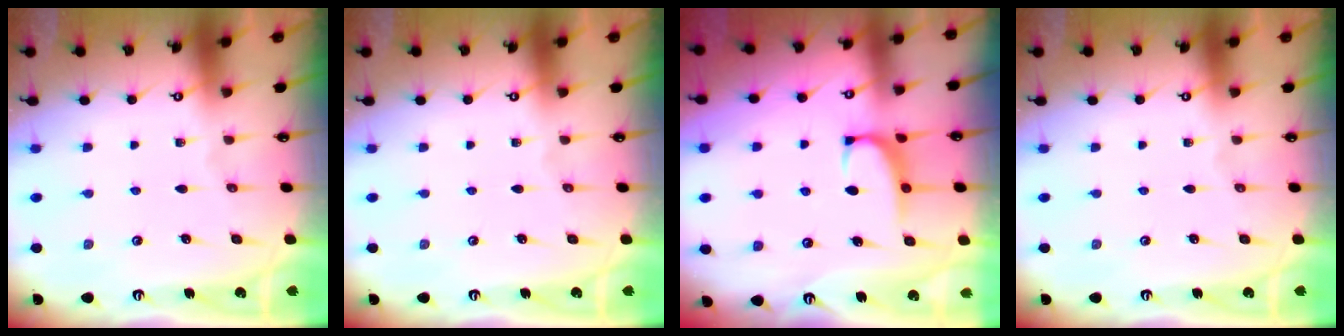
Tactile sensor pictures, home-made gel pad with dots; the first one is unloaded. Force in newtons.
{"total": 0.0}
{"total": 1.4, "press": 1.2, "slide": 0.7}
{"total": 0.0}